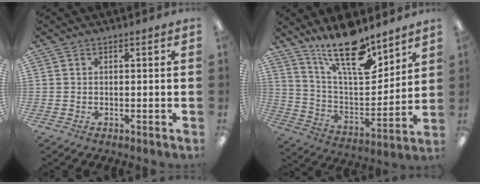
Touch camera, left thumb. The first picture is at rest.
{"total": 19.6, "force": [14.2, 7.1, 11.5], "torque": [-0.200, -0.083, 0.243]}